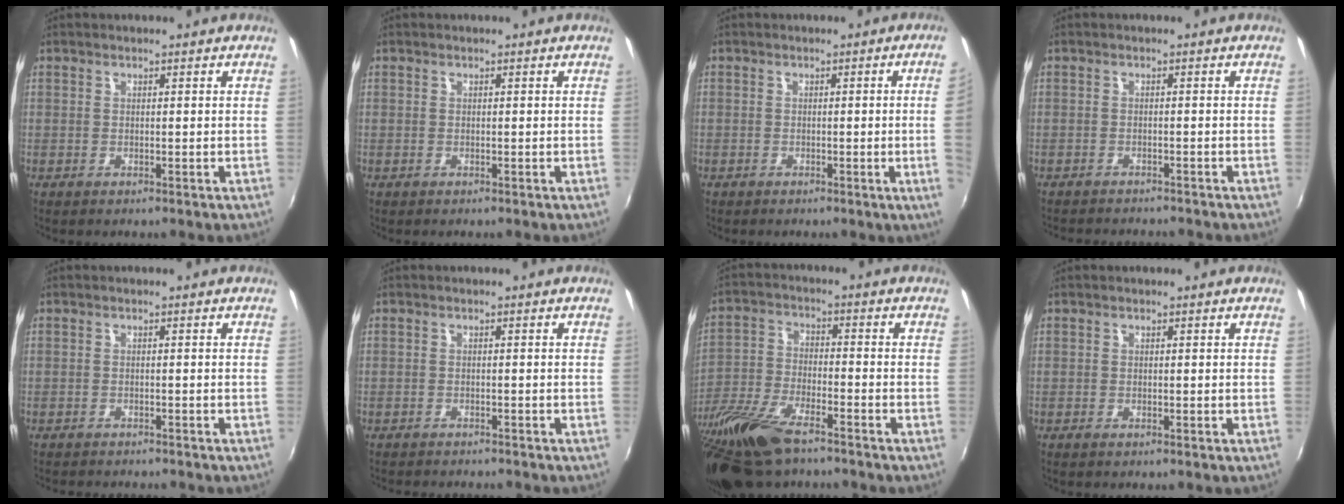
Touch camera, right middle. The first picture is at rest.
{"total": 0.0}
{"total": 4.0, "force": [0.0, -1.9, 3.6], "torque": [-0.057, -0.010, 0.005]}
{"total": 5.4, "force": [-5.1, 0.9, 1.6], "torque": [-0.044, -0.012, -0.073]}
{"total": 3.9, "force": [-3.7, 0.6, 1.2], "torque": [-0.032, -0.012, -0.055]}
{"total": 4.3, "force": [-4.0, 0.6, 1.3], "torque": [-0.036, -0.012, -0.060]}
{"total": 18.5, "force": [-14.1, 5.3, 10.7], "torque": [-0.239, -0.039, -0.267]}
{"total": 0.5, "force": [-0.4, 0.2, 0.3], "torque": [-0.006, -0.003, -0.010]}